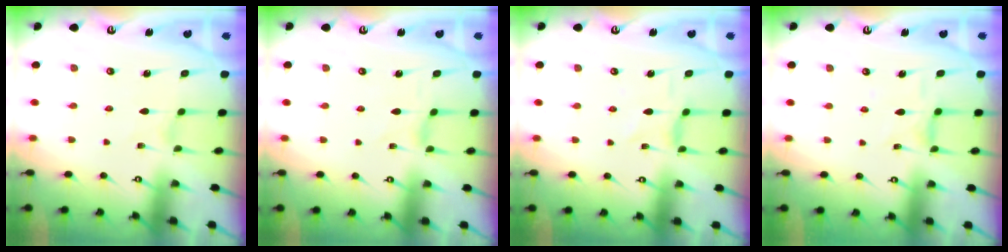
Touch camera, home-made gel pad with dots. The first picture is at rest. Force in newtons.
{"total": 1.3, "press": 1.3, "slide": 0.3}
{"total": 1.4, "press": 1.3, "slide": 0.3}
{"total": 3.4, "press": 3.3, "slide": 0.6}